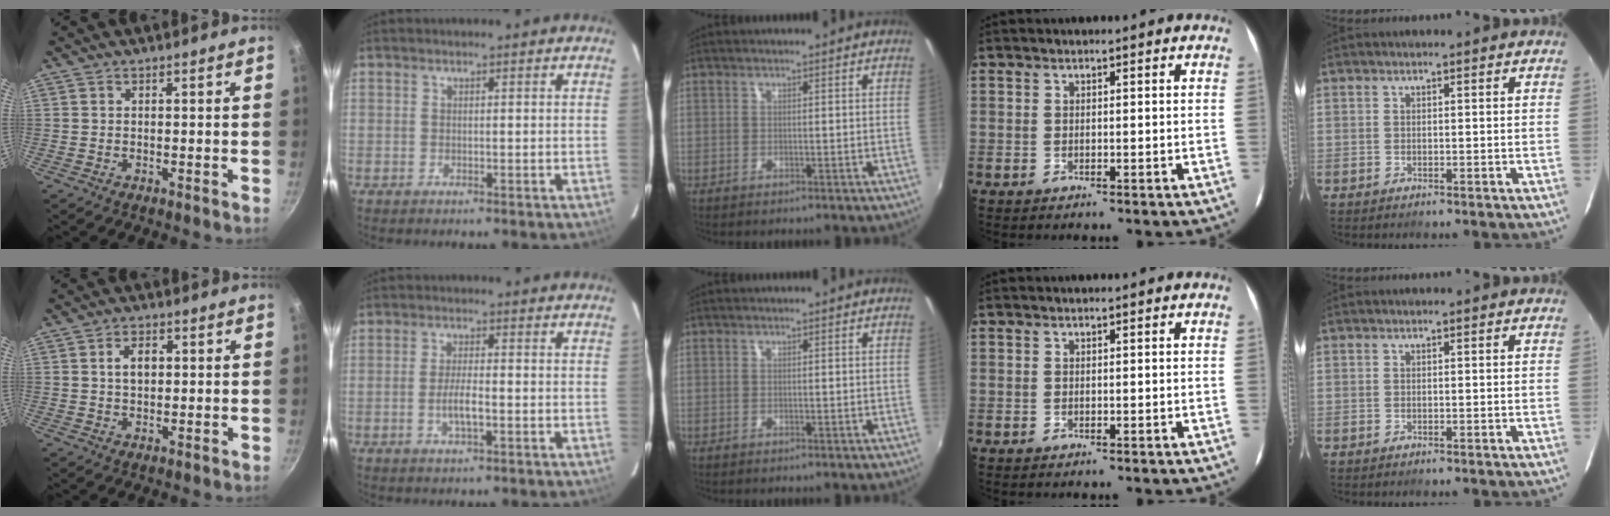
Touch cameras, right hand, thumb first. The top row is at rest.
{"thumb": {"total": 4.2, "force": [0.8, 2.8, 3.1], "torque": [-0.038, 0.006, 0.013]}, "index": {"total": 4.0, "force": [-1.4, 0.9, 3.7], "torque": [-0.072, -0.004, -0.024]}}